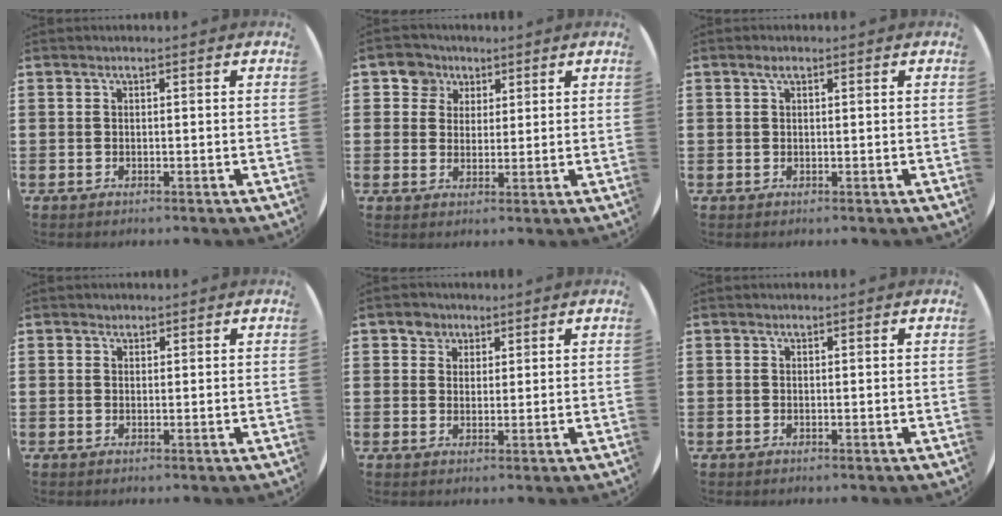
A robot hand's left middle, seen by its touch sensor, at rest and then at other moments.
{"total": 4.1, "force": [2.5, 3.2, 0.2], "torque": [-0.012, 0.010, 0.046]}
{"total": 0.9, "force": [0.5, 0.4, 0.7], "torque": [-0.014, 0.005, 0.009]}
{"total": 0.7, "force": [0.6, 0.4, 0.0], "torque": [0.000, 0.003, 0.012]}
{"total": 2.8, "force": [2.1, 1.9, 0.0], "torque": [0.010, 0.001, 0.037]}
{"total": 0.0}